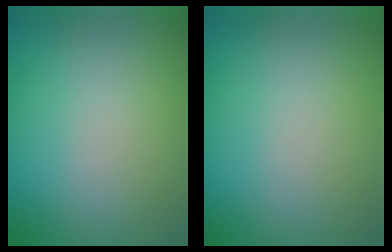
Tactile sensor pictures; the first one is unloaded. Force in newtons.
{"total": 0.0}